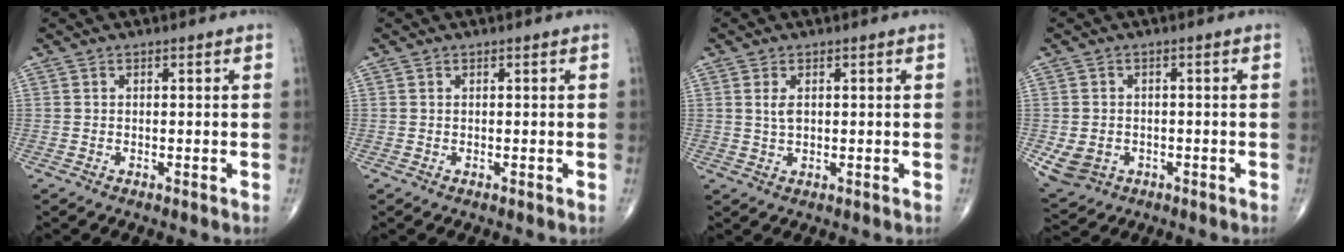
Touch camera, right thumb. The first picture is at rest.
{"total": 0.0}
{"total": 2.6, "force": [0.7, 1.4, 2.1], "torque": [-0.039, -0.002, 0.017]}
{"total": 5.7, "force": [-1.6, 4.9, 2.6], "torque": [-0.045, 0.008, -0.014]}